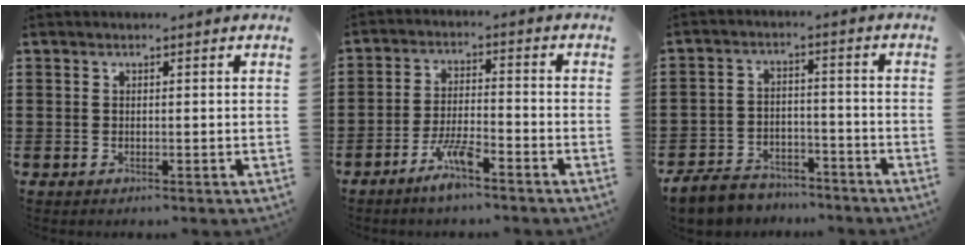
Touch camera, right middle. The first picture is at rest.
{"total": 5.7, "force": [-4.2, 1.0, 3.7], "torque": [-0.080, 0.002, -0.082]}
{"total": 5.6, "force": [-5.3, 1.4, 0.8], "torque": [-0.026, 0.004, -0.106]}